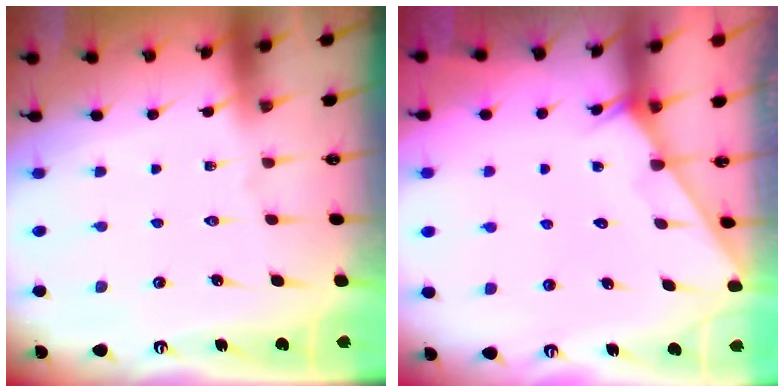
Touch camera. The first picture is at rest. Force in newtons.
{"total": 2.7, "press": 2.7, "slide": 0.2}